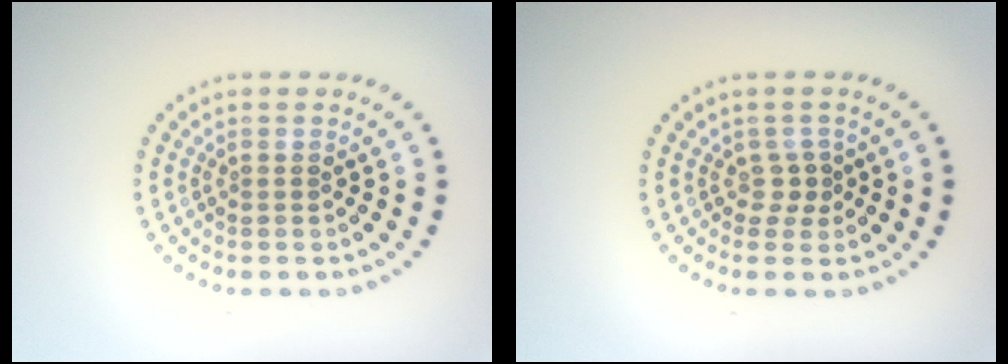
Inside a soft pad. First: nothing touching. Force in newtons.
{"total": 1.4, "press": 0.9, "slide": 1.0}